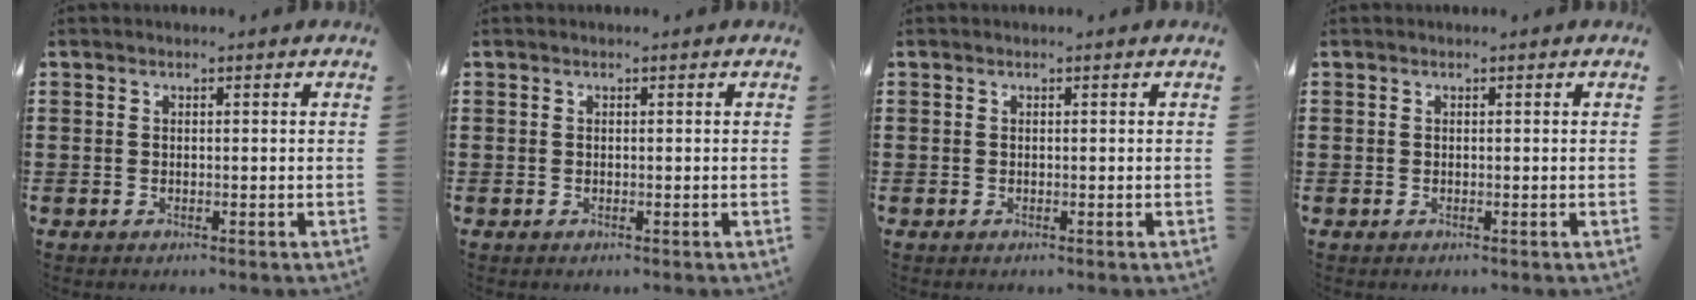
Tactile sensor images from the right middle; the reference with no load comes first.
{"total": 0.0}
{"total": 0.0}
{"total": 0.0}